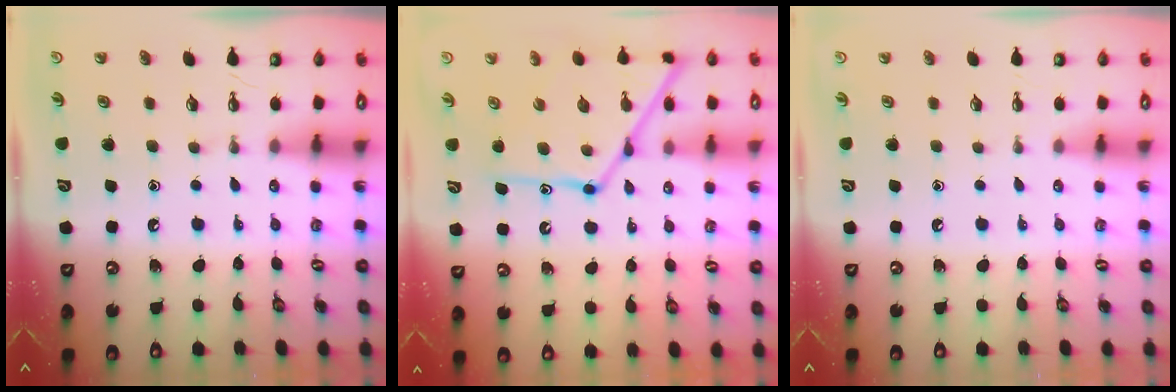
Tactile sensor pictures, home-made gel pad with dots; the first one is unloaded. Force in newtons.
{"total": 15.9, "press": 15.9, "slide": 1.0}
{"total": 0.0}